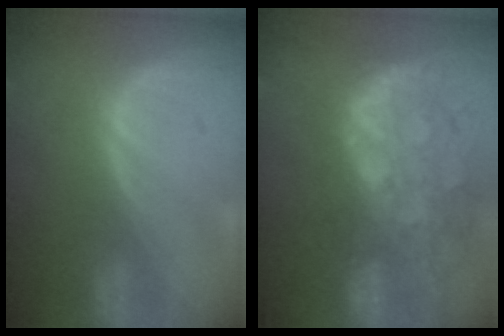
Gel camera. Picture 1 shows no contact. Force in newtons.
{"total": 13.9, "press": 11.3, "slide": 8.1}